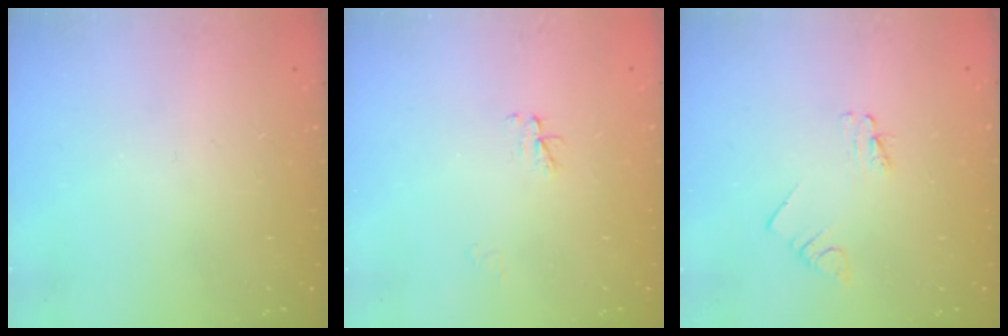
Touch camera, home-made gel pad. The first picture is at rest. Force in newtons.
{"total": 3.0, "press": 3.0, "slide": 0.4}
{"total": 1.6, "press": 1.6, "slide": 0.2}